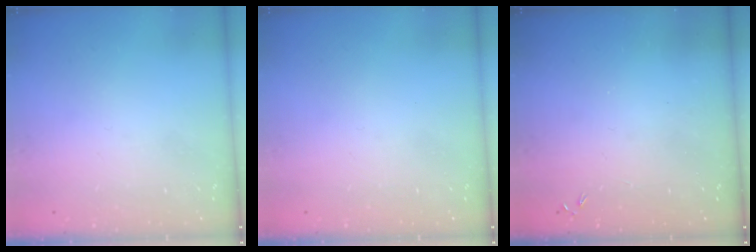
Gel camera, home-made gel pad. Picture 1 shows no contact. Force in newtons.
{"total": 0.0}
{"total": 0.0}